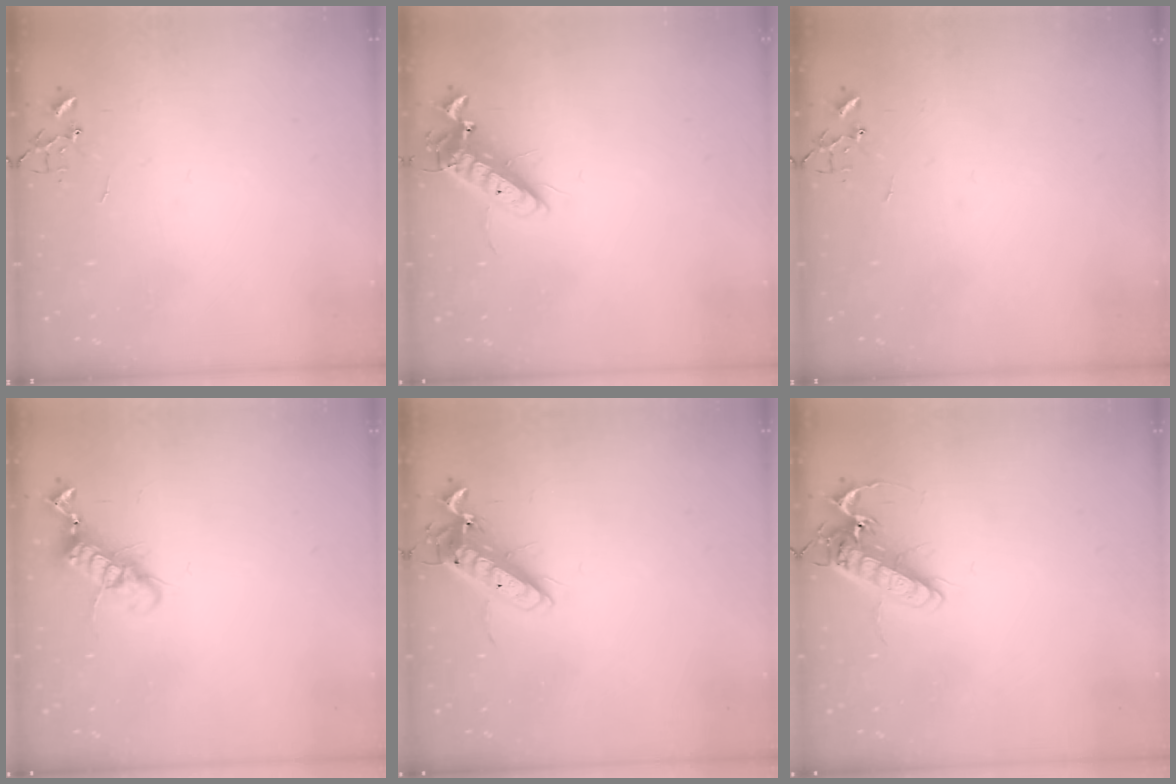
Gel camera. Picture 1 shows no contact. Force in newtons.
{"total": 13.1, "press": 12.9, "slide": 2.5}
{"total": 0.0}
{"total": 11.8, "press": 11.7, "slide": 1.4}
{"total": 13.6, "press": 13.4, "slide": 2.0}
{"total": 14.8, "press": 14.6, "slide": 2.4}